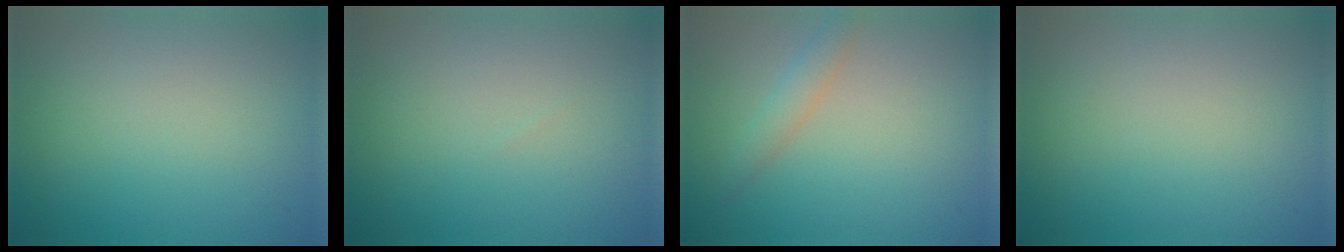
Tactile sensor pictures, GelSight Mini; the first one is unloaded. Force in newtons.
{"total": 0.0}
{"total": 1.7, "press": 1.7, "slide": 0.1}
{"total": 0.0}